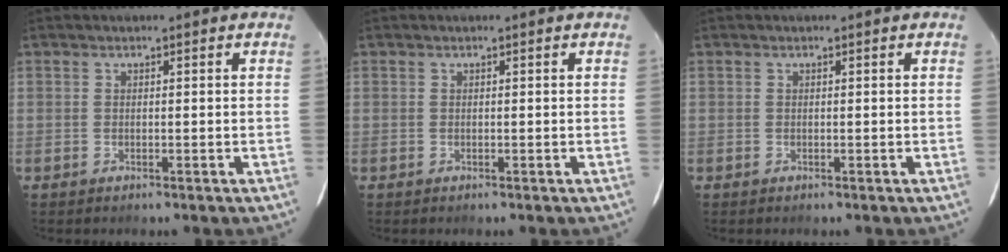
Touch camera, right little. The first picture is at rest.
{"total": 0.0}
{"total": 0.0}